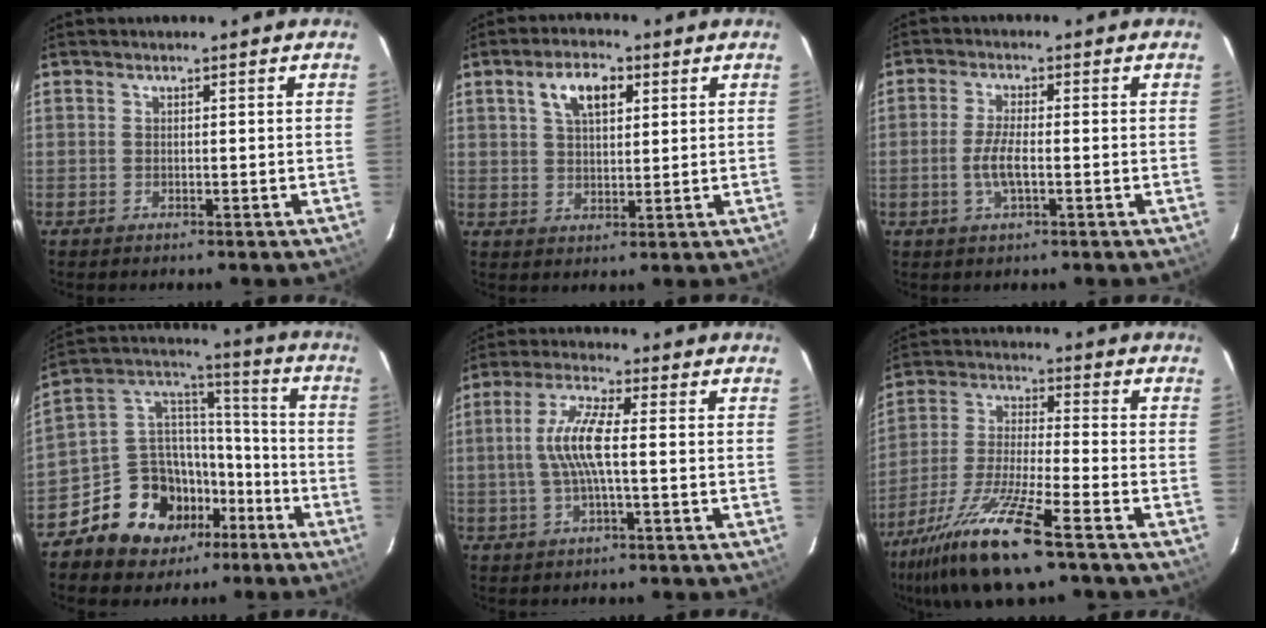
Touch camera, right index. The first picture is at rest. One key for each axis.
{"total": 6.7, "fx": 2.9, "fy": 3.3, "fz": 5.1, "tx": -0.091, "ty": 0.017, "tz": 0.053}
{"total": 4.7, "fx": -1.2, "fy": 1.1, "fz": 4.4, "tx": -0.089, "ty": -0.004, "tz": -0.023}
{"total": 15.8, "fx": -8.9, "fy": 11.9, "fz": 5.2, "tx": -0.122, "ty": 0.064, "tz": -0.135}
{"total": 8.1, "fx": -0.2, "fy": 1.4, "fz": 8.0, "tx": -0.161, "ty": 0.006, "tz": -0.002}
{"total": 16.1, "fx": -10.7, "fy": 1.8, "fz": 11.8, "tx": -0.254, "ty": -0.030, "tz": -0.204}